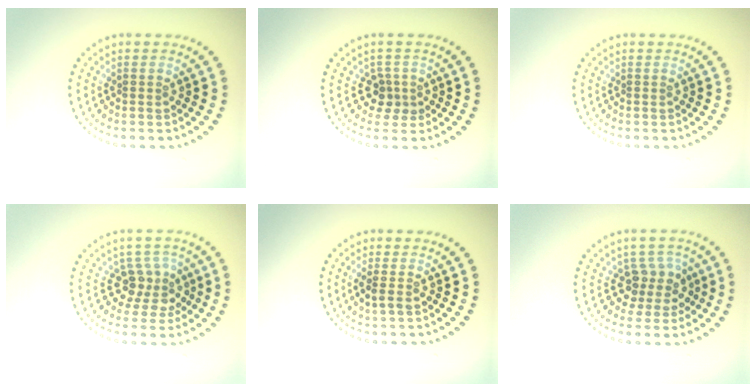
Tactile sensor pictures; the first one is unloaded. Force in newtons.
{"total": 2.0, "press": 1.5, "slide": 1.3}
{"total": 0.0}
{"total": 2.8, "press": 2.1, "slide": 1.8}
{"total": 1.1, "press": 1.0, "slide": 0.5}
{"total": 2.7, "press": 2.1, "slide": 1.7}